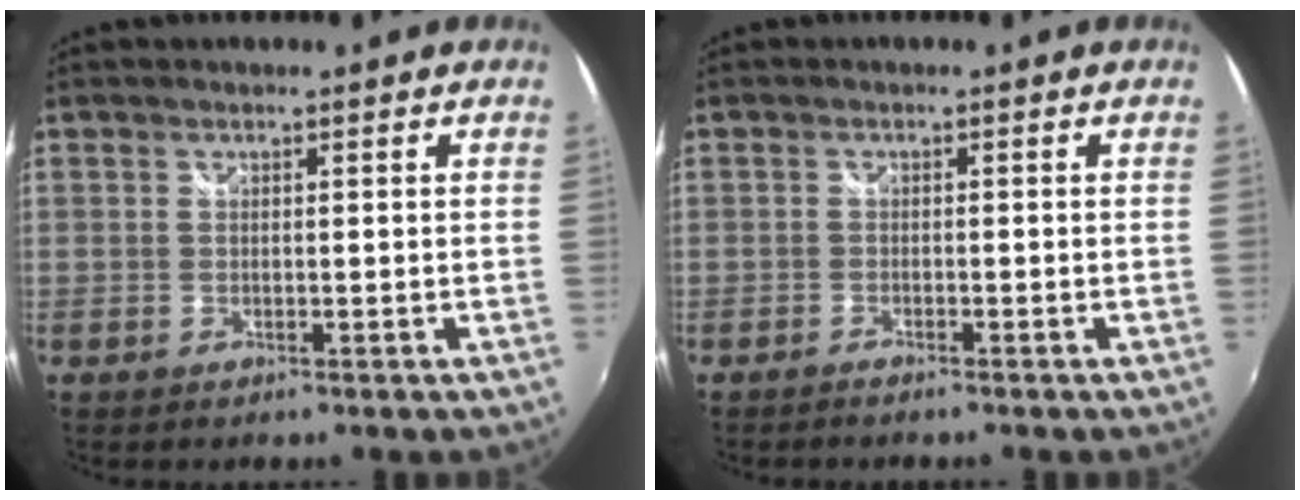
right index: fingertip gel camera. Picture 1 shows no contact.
{"total": 1.3, "force": [-1.3, 0.2, 0.4], "torque": [-0.018, -0.005, -0.026]}